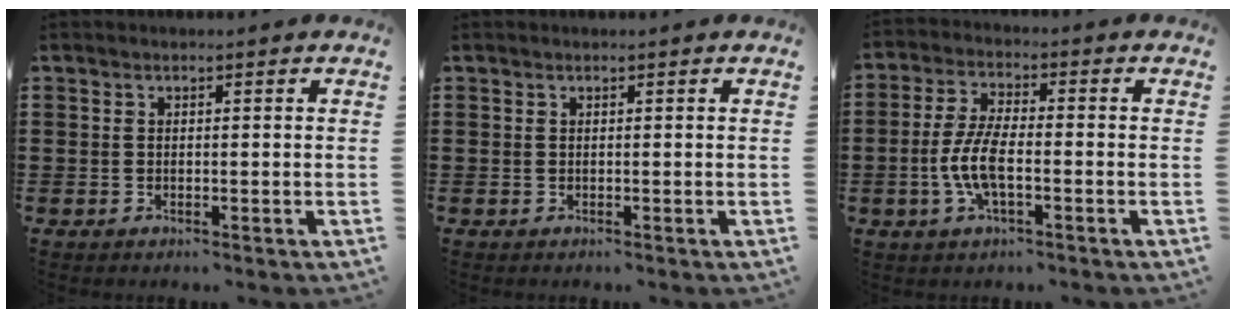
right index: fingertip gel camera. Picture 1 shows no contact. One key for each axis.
{"total": 0.0}
{"total": 6.8, "fx": -1.8, "fy": 2.5, "fz": 6.1, "tx": -0.139, "ty": -0.006, "tz": -0.040}